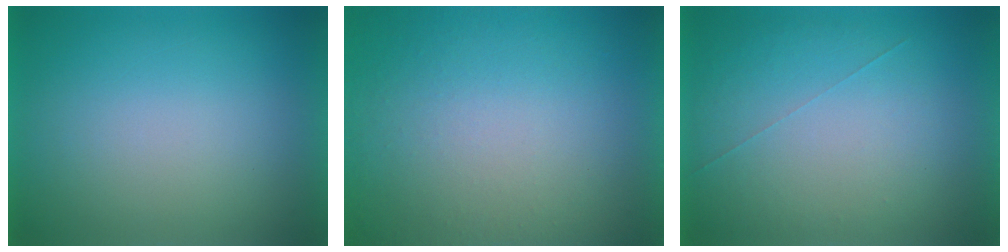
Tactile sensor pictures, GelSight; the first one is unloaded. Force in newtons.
{"total": 9.5}
{"total": 1.0}